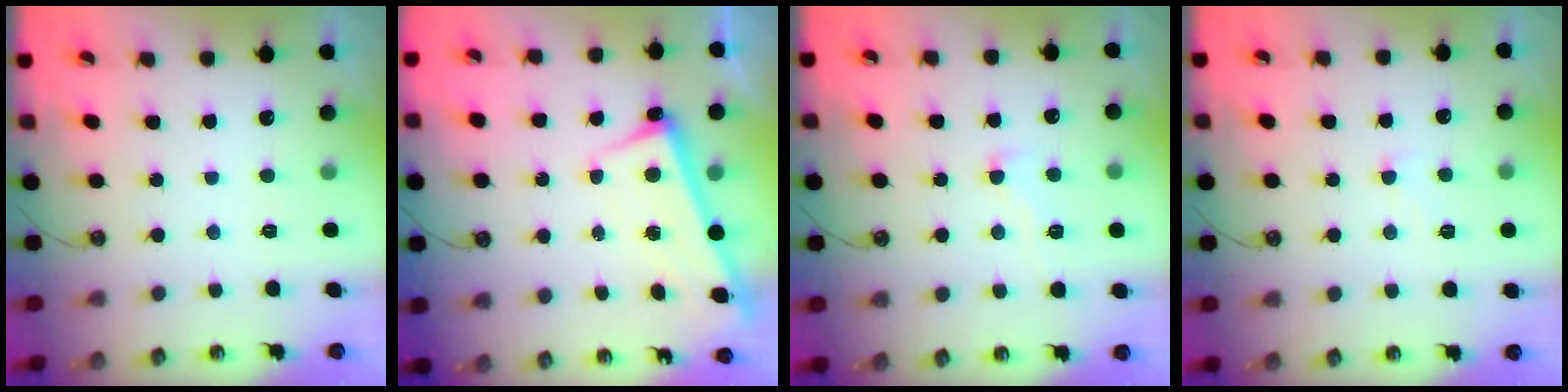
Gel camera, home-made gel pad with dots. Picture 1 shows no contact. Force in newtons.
{"total": 2.5, "press": 2.5, "slide": 0.3}
{"total": 0.9, "press": 0.4, "slide": 0.8}
{"total": 2.7, "press": 2.7, "slide": 0.4}